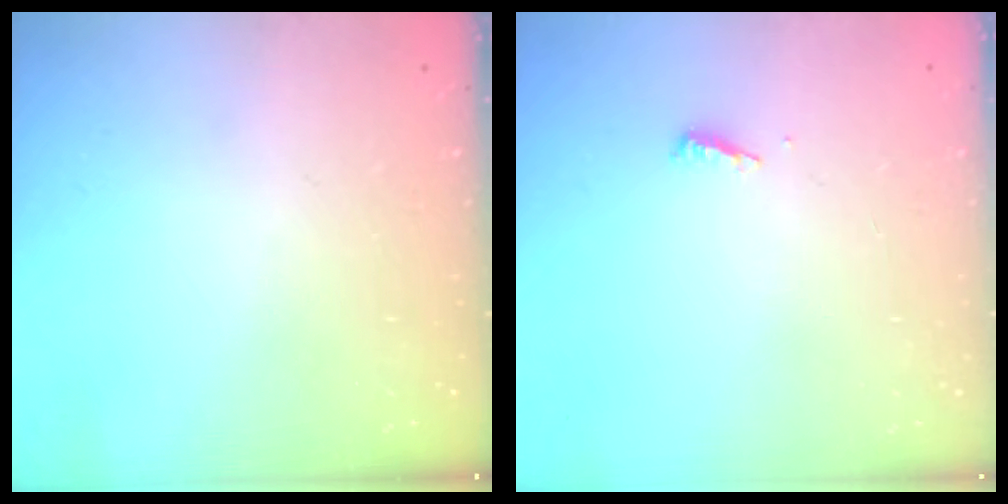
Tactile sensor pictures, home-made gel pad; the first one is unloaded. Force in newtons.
{"total": 3.6, "press": 3.6, "slide": 0.4}